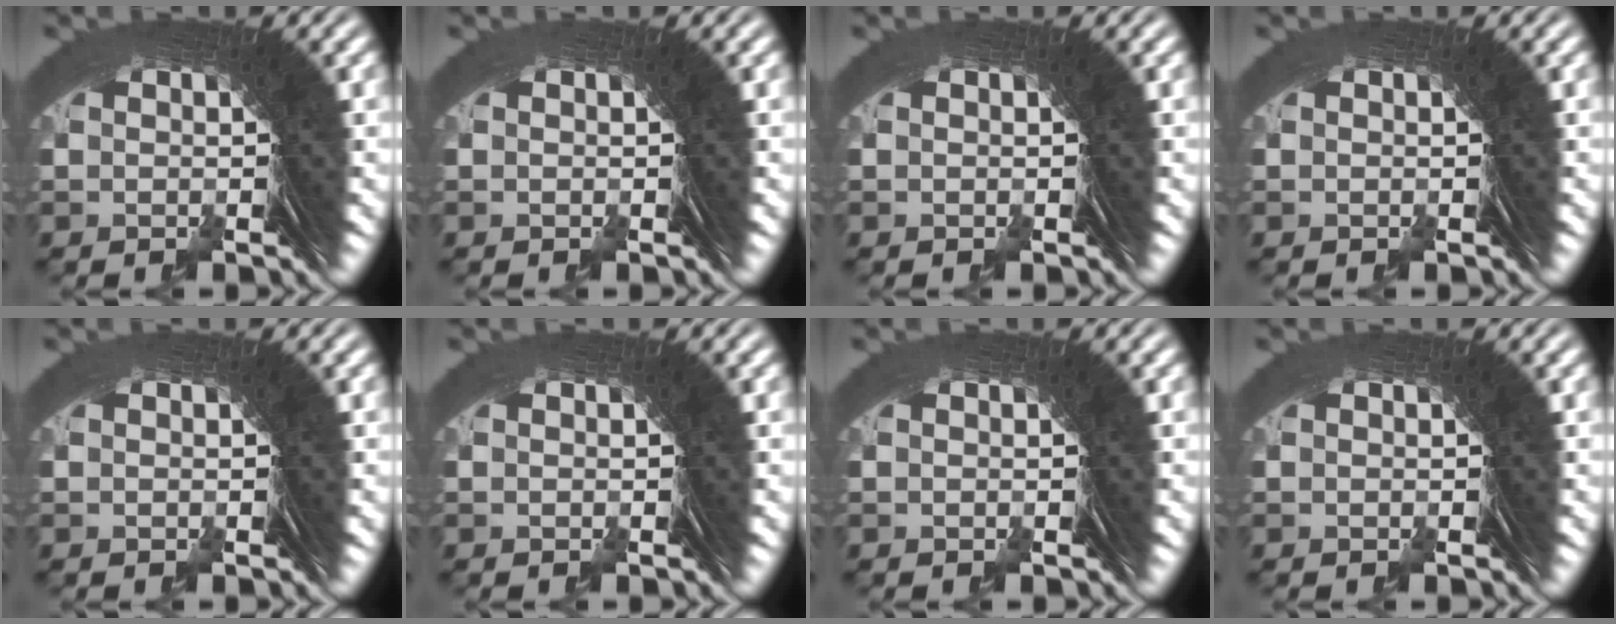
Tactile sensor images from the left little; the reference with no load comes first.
{"total": 0.0}
{"total": 0.0}
{"total": 0.0}
{"total": 0.0}
{"total": 0.0}
{"total": 0.0}
{"total": 0.0}